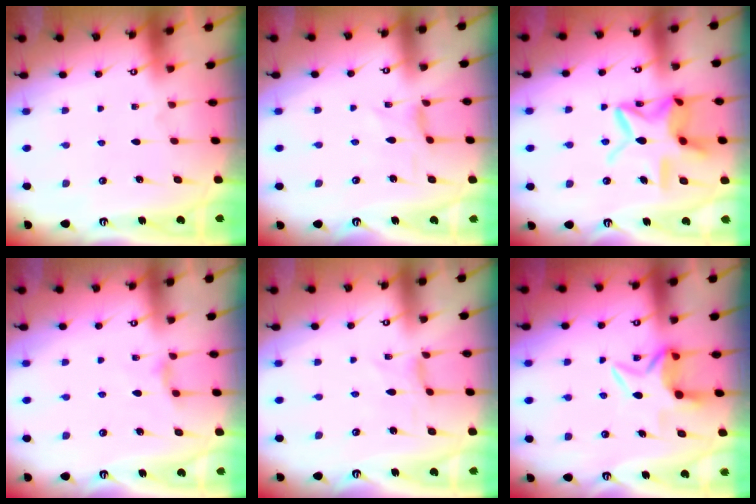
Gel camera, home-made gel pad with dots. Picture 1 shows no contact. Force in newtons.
{"total": 1.0, "press": 0.9, "slide": 0.3}
{"total": 16.2, "press": 16.1, "slide": 1.3}
{"total": 2.7, "press": 2.7, "slide": 0.5}
{"total": 0.0}
{"total": 6.6, "press": 6.6, "slide": 0.7}